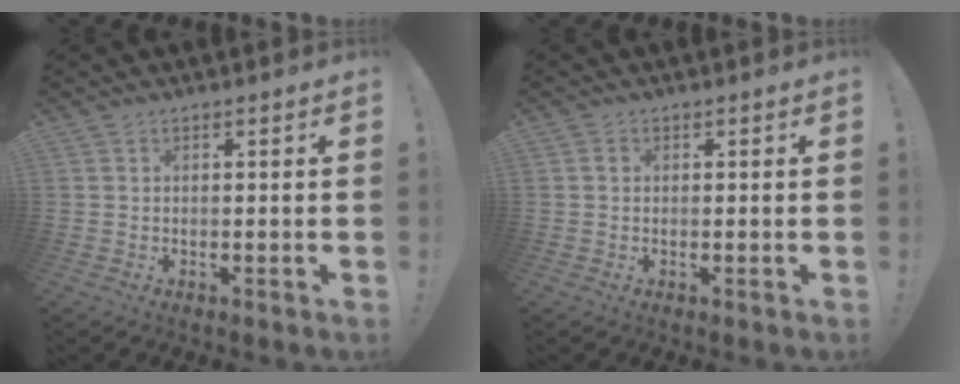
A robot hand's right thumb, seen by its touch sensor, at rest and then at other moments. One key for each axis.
{"total": 0.9, "fx": 0.1, "fy": 0.8, "fz": 0.3, "tx": 0.002, "ty": 0.000, "tz": 0.001}